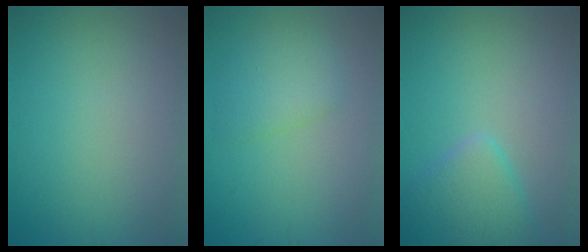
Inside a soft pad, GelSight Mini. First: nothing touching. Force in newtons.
{"total": 2.6, "press": 2.6, "slide": 0.1}
{"total": 3.9, "press": 3.9, "slide": 0.2}